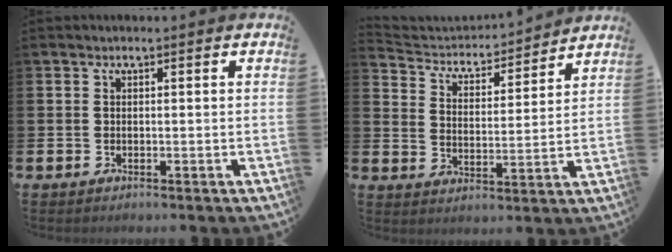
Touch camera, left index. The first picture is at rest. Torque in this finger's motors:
{"motor_torque": [0.61, -1.17, -0.02, -0.01]}